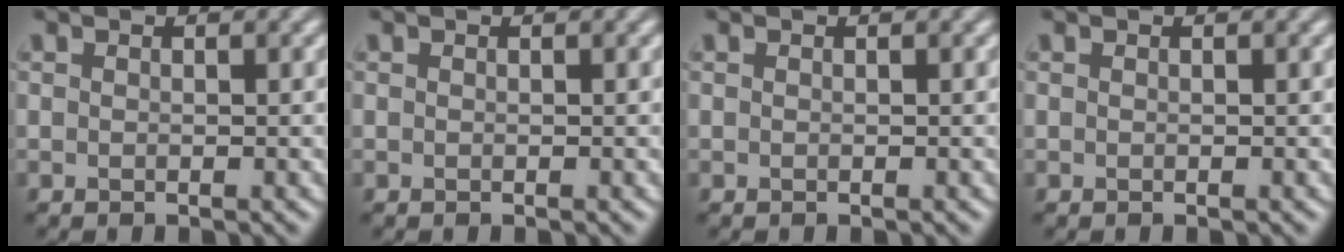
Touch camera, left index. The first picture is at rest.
{"total": 0.0}
{"total": 0.0}
{"total": 0.0}